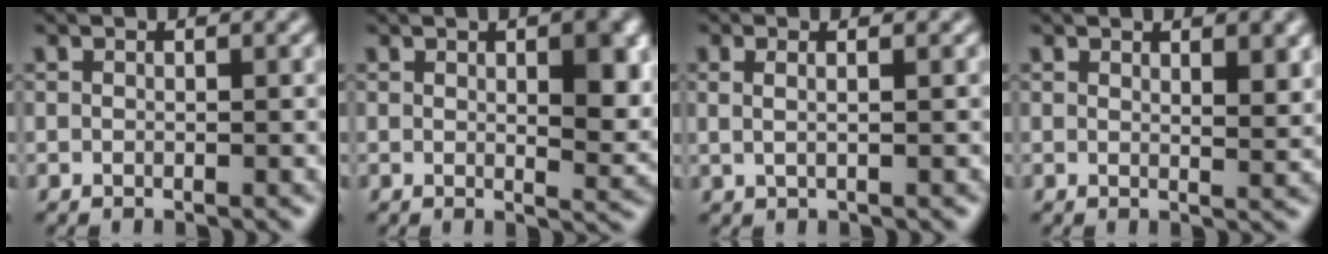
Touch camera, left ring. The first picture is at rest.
{"total": 6.1, "force": [1.8, 2.1, 5.5], "torque": [-0.061, -0.003, 0.033]}
{"total": 2.2, "force": [0.8, 1.0, 1.7], "torque": [-0.019, -0.002, -0.004]}
{"total": 2.8, "force": [1.6, 0.8, 2.1], "torque": [-0.025, -0.004, 0.029]}